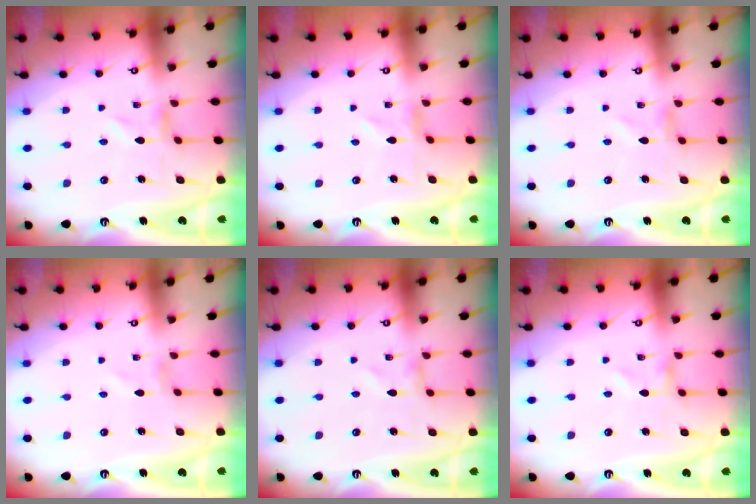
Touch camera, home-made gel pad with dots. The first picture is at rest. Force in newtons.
{"total": 0.6, "press": 0.6, "slide": 0.2}
{"total": 0.7, "press": 0.7, "slide": 0.1}
{"total": 1.4, "press": 1.4, "slide": 0.1}
{"total": 0.6, "press": 0.6, "slide": 0.1}
{"total": 0.0}